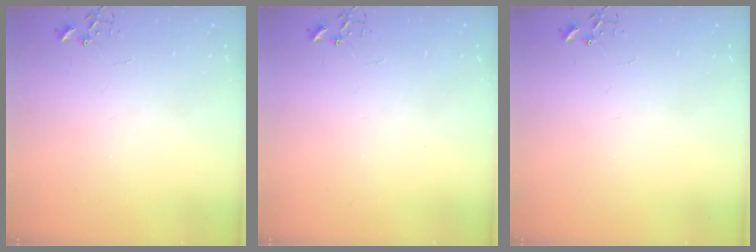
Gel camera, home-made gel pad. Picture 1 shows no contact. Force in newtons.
{"total": 0.0}
{"total": 0.0}